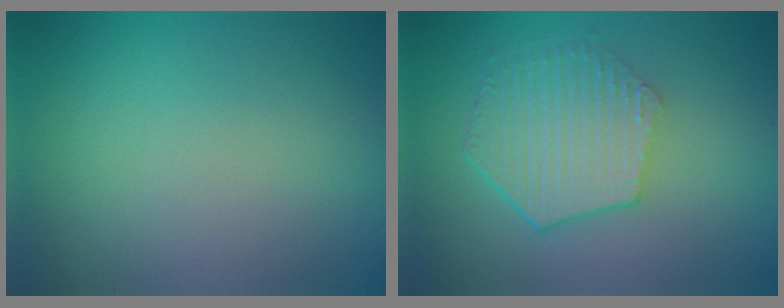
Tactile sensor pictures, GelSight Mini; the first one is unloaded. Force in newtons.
{"total": 5.7, "press": 4.2, "slide": 3.8}